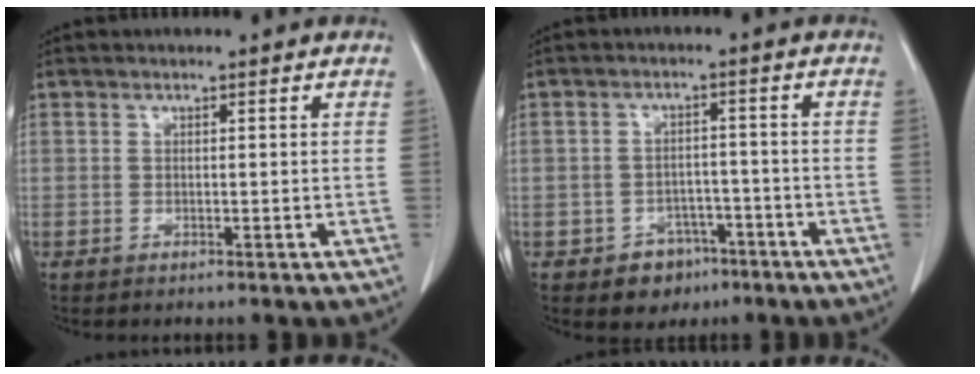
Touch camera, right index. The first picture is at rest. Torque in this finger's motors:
{"motor_torque": [-0.29, -0.18, -0.07, -0.06]}